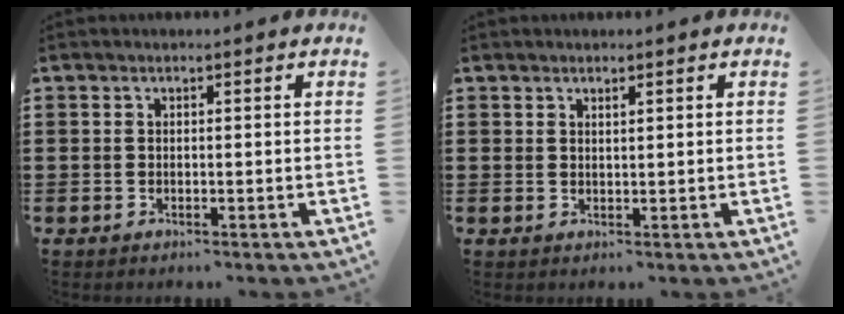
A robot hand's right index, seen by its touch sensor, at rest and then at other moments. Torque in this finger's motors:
{"motor_torque": [-0.25, -0.34, -0.05, -0.01]}